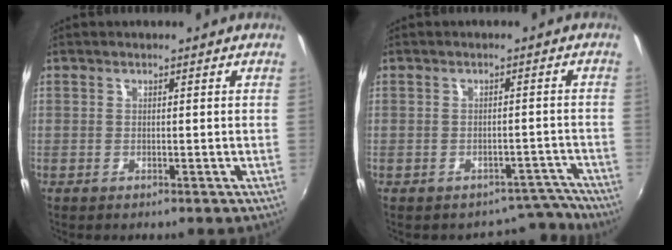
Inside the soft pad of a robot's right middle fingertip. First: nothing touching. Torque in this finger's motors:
{"motor_torque": [0.15, -1.03, -0.49, -0.06]}